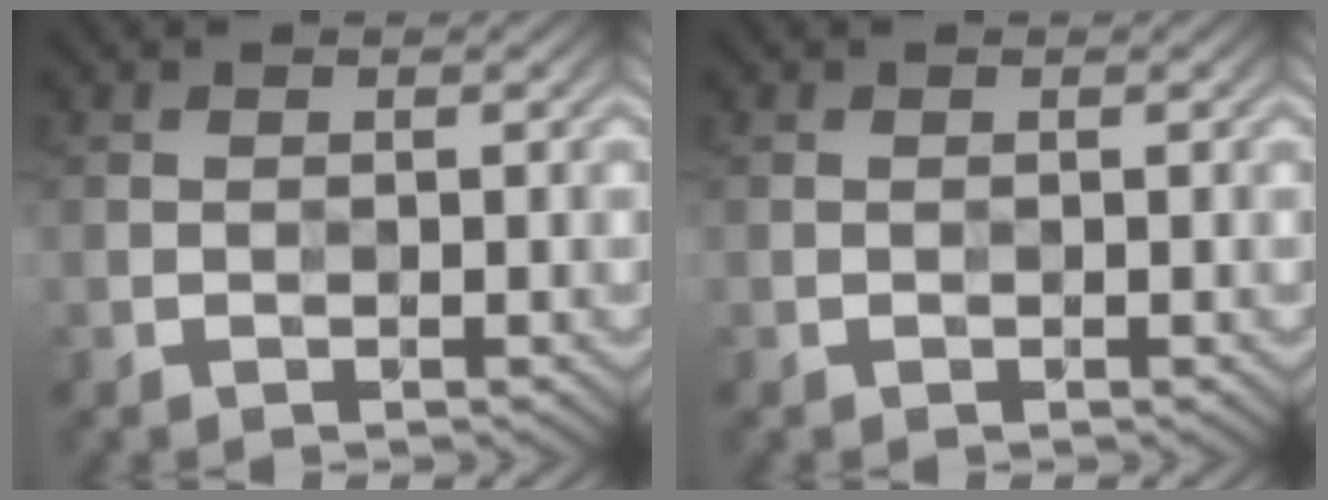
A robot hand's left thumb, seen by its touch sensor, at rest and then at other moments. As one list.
[{"total": 0.0}]